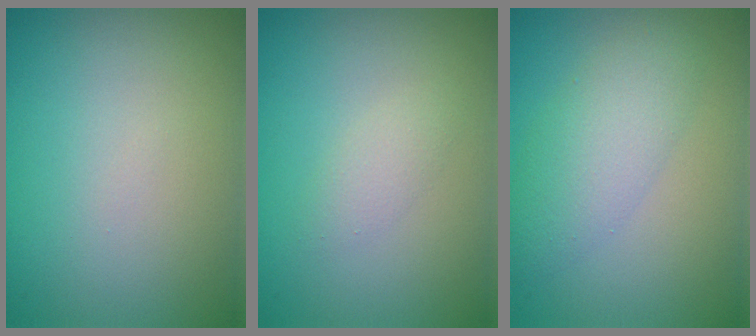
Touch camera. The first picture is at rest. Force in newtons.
{"total": 1.3, "press": 1.3, "slide": 0.1}
{"total": 3.8, "press": 3.8, "slide": 0.0}